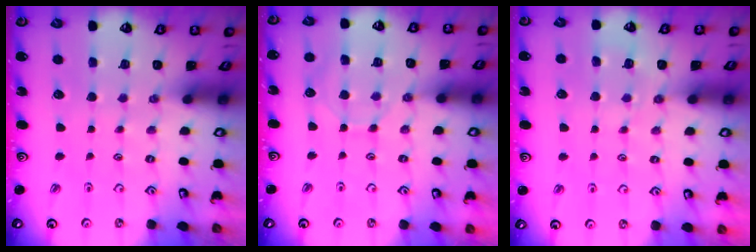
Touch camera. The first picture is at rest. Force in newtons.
{"total": 7.6, "press": 7.5, "slide": 0.8}
{"total": 5.5, "press": 5.5, "slide": 0.7}